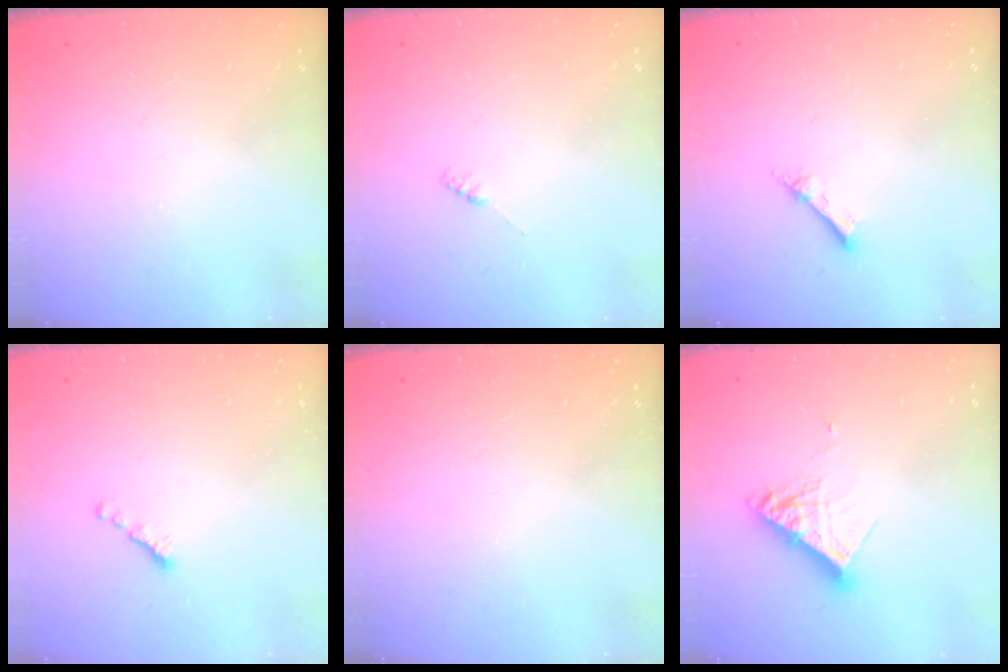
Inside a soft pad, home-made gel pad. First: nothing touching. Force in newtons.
{"total": 1.9, "press": 1.9, "slide": 0.3}
{"total": 2.4, "press": 2.4, "slide": 0.3}
{"total": 1.5, "press": 1.4, "slide": 0.5}
{"total": 0.0}
{"total": 10.2, "press": 10.2, "slide": 0.3}